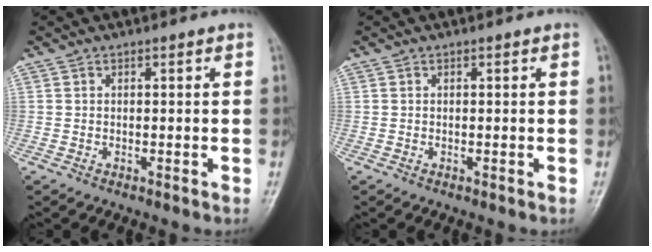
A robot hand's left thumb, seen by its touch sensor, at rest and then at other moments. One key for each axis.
{"total": 0.0}